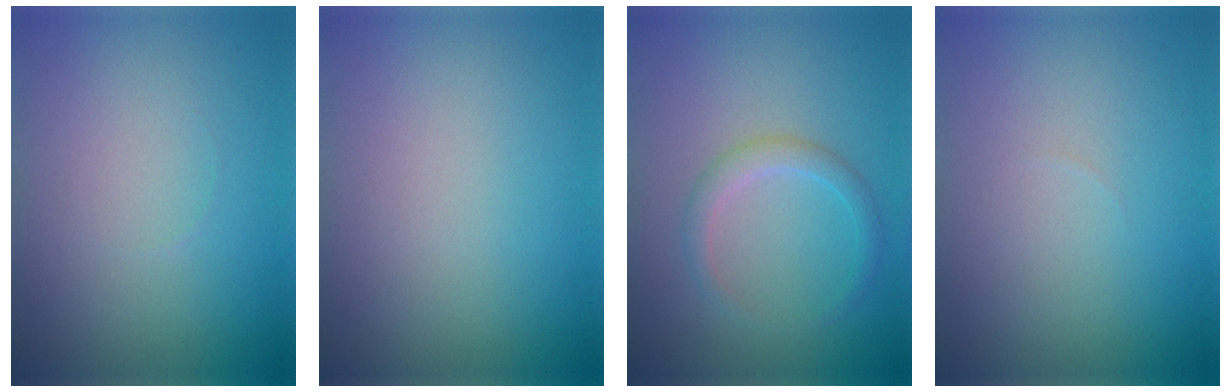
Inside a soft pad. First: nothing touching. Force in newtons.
{"total": 0.0}
{"total": 1.8, "press": 1.8, "slide": 0.1}
{"total": 0.0}